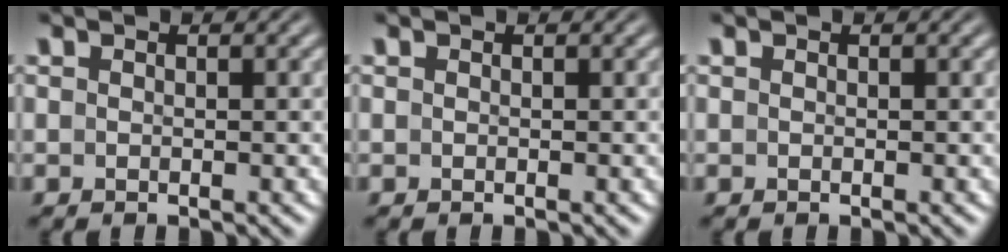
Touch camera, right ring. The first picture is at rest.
{"total": 0.0}
{"total": 0.0}